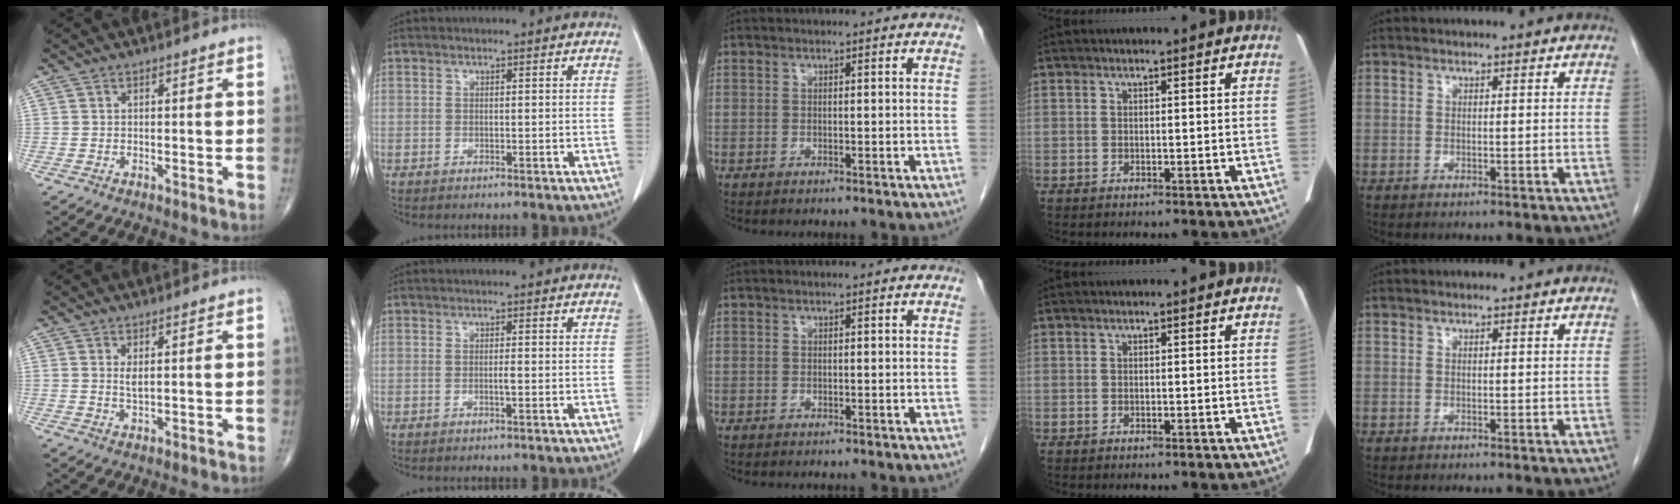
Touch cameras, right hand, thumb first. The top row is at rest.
{"thumb": {"total": 1.6, "force": [0.5, 0.4, 1.4], "torque": [-0.028, -0.007, 0.013]}, "index": {"total": 0.8, "force": [-0.2, 0.0, 0.7], "torque": [-0.014, 0.000, -0.004]}}